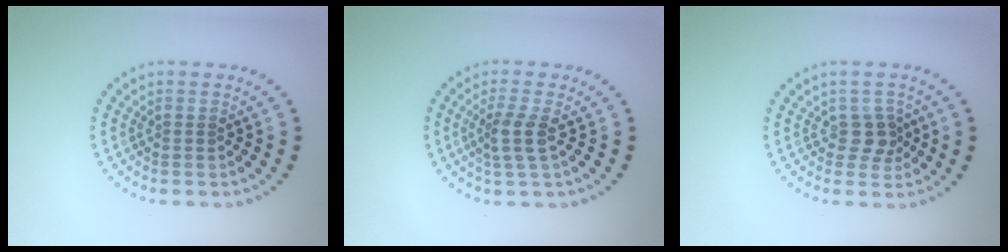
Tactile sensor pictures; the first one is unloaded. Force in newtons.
{"total": 2.4, "press": 1.9, "slide": 1.5}
{"total": 1.8, "press": 1.6, "slide": 0.9}